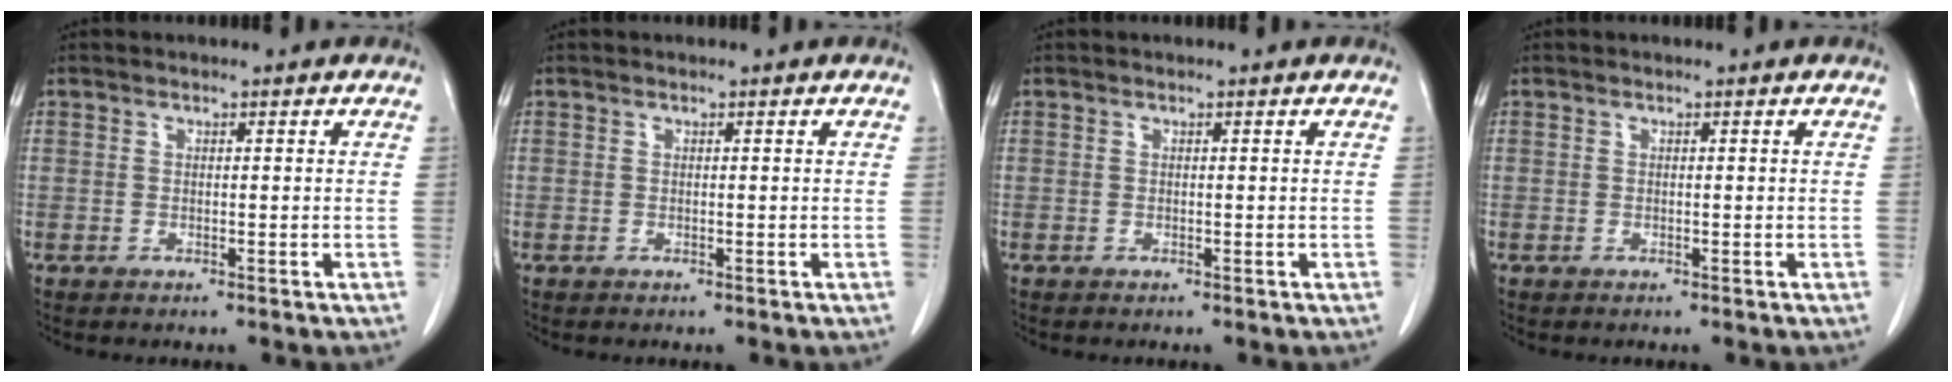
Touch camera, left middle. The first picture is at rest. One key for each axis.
{"total": 0.0}
{"total": 0.0}
{"total": 0.0}